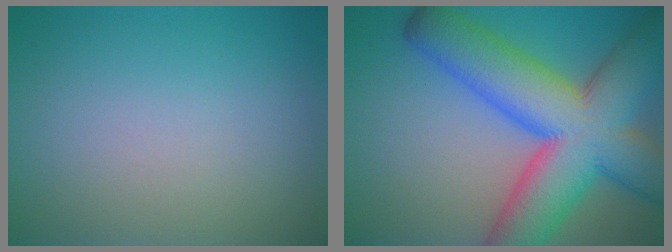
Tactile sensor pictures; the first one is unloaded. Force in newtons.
{"total": 13.9, "press": 13.9, "slide": 0.6}